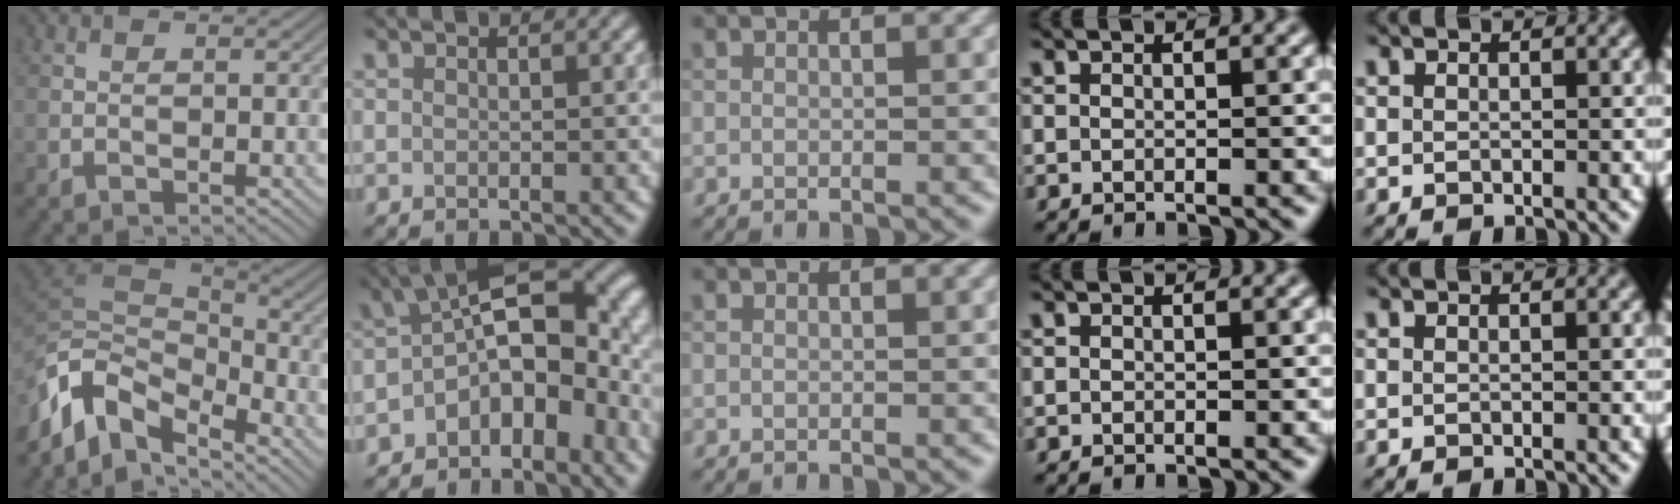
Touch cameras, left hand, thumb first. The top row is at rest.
{"thumb": {"total": 11.8, "force": [-6.1, 6.1, 8.1], "torque": [-0.179, -0.005, -0.121]}, "index": {"total": 9.7, "force": [-2.5, 5.6, 7.6], "torque": [-0.097, 0.006, -0.050]}}